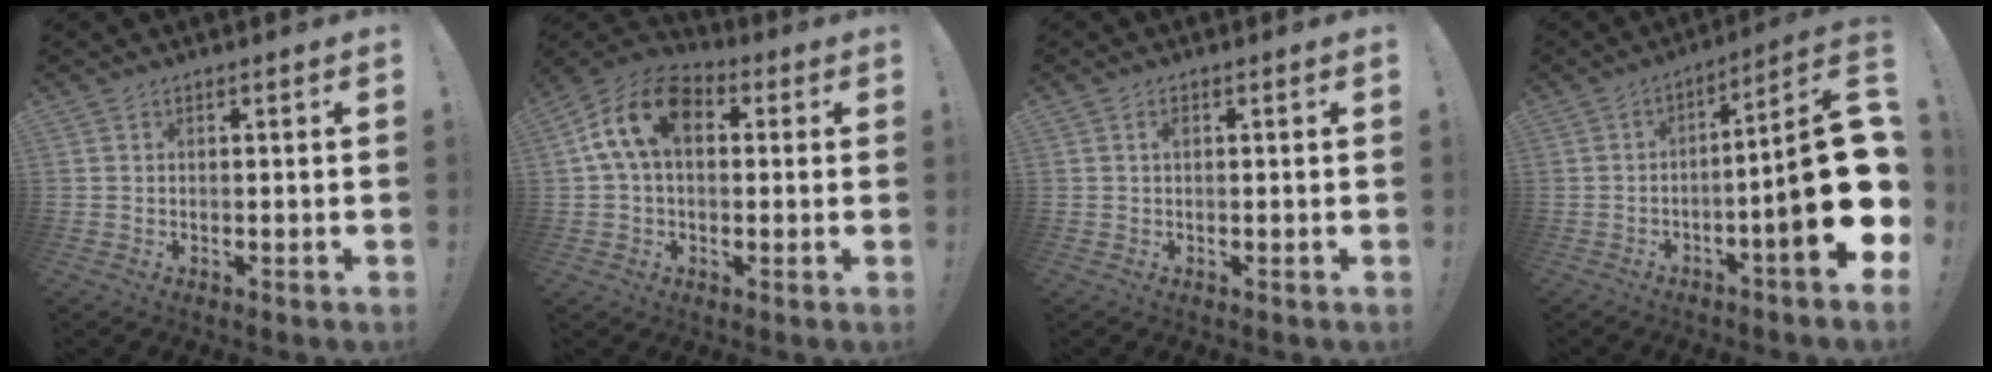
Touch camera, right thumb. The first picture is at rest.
{"total": 14.7, "force": [3.8, 9.4, 10.6], "torque": [-0.192, 0.010, 0.070]}
{"total": 1.0, "force": [0.2, 0.5, 0.8], "torque": [-0.015, 0.002, 0.003]}
{"total": 18.8, "force": [-3.4, 2.7, 18.3], "torque": [-0.254, 0.013, -0.051]}